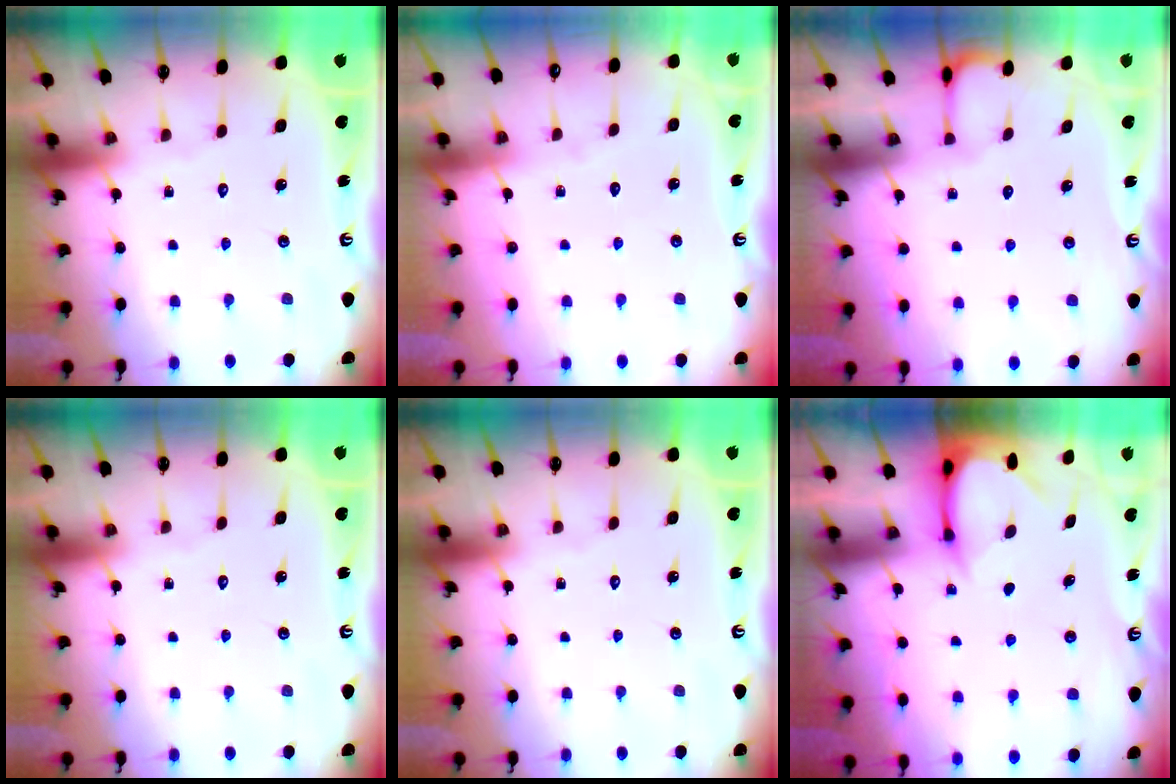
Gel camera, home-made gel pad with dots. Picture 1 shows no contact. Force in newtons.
{"total": 2.6, "press": 2.6, "slide": 0.2}
{"total": 0.9, "press": 0.9, "slide": 0.0}
{"total": 0.0}
{"total": 0.0}
{"total": 3.7, "press": 3.7, "slide": 0.3}